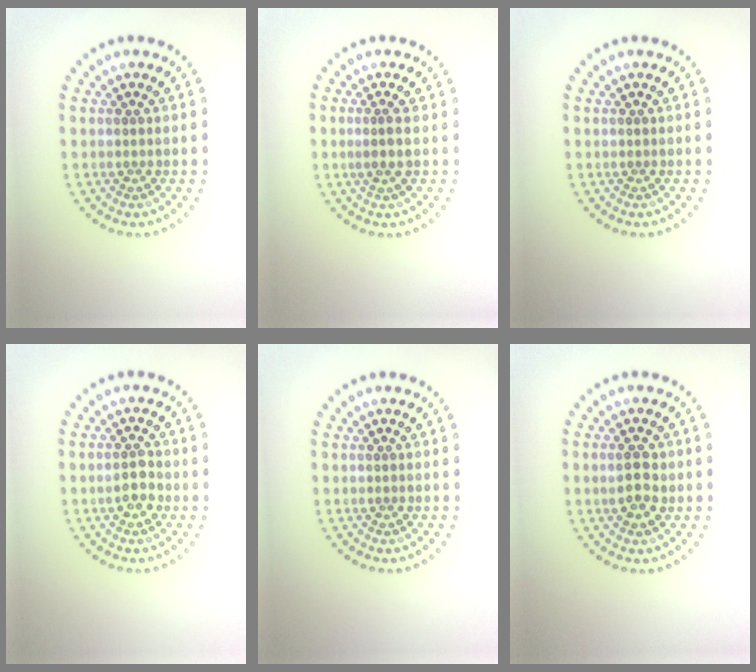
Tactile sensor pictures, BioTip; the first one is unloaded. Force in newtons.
{"total": 1.1, "press": 0.9, "slide": 0.7}
{"total": 0.0}
{"total": 2.1, "press": 2.0, "slide": 0.3}
{"total": 0.0}
{"total": 2.6, "press": 2.6, "slide": 0.2}